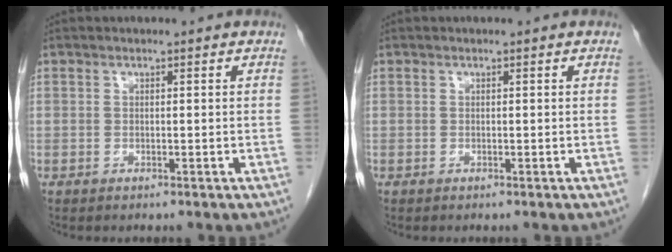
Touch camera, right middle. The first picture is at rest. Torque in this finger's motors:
{"motor_torque": [-0.26, -0.15, -0.02, -0.01]}